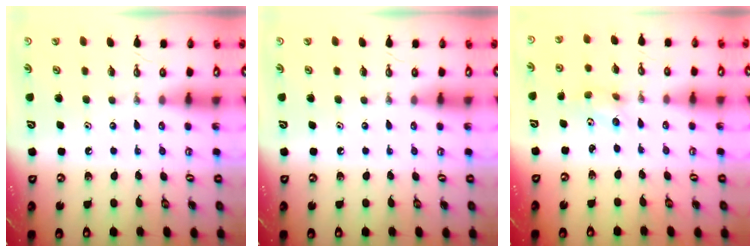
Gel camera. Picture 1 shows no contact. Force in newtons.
{"total": 0.0}
{"total": 4.6, "press": 4.2, "slide": 2.0}